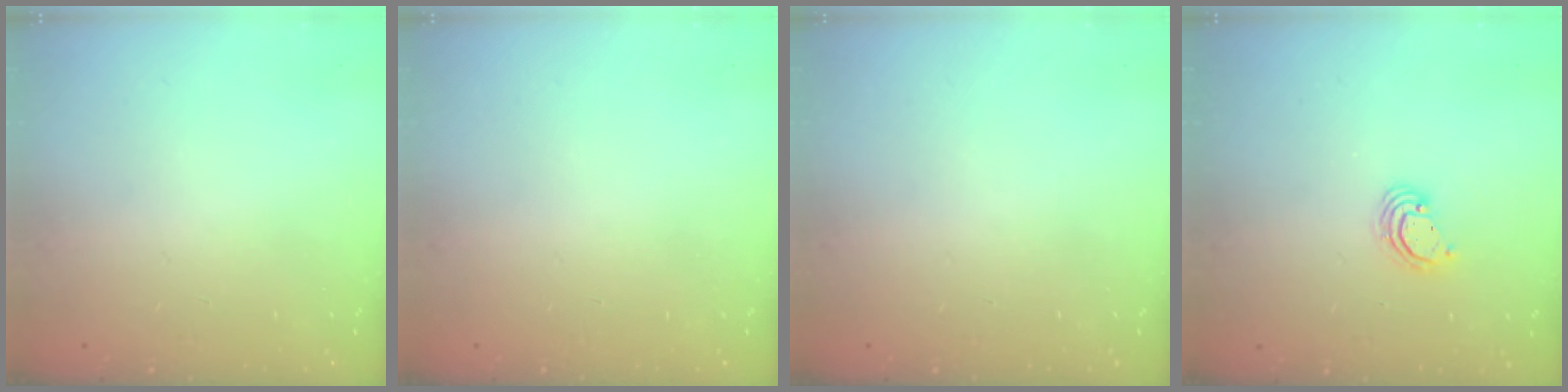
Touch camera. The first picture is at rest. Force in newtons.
{"total": 0.0}
{"total": 0.0}
{"total": 3.8, "press": 3.8, "slide": 0.2}